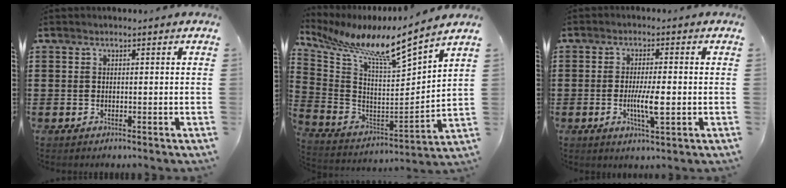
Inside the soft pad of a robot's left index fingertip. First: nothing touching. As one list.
[{"total": 8.8, "force": [7.5, -0.2, 4.6], "torque": [-0.126, -0.066, 0.113]}, {"total": 5.7, "force": [-0.9, 1.0, 5.5], "torque": [-0.106, -0.004, -0.020]}]